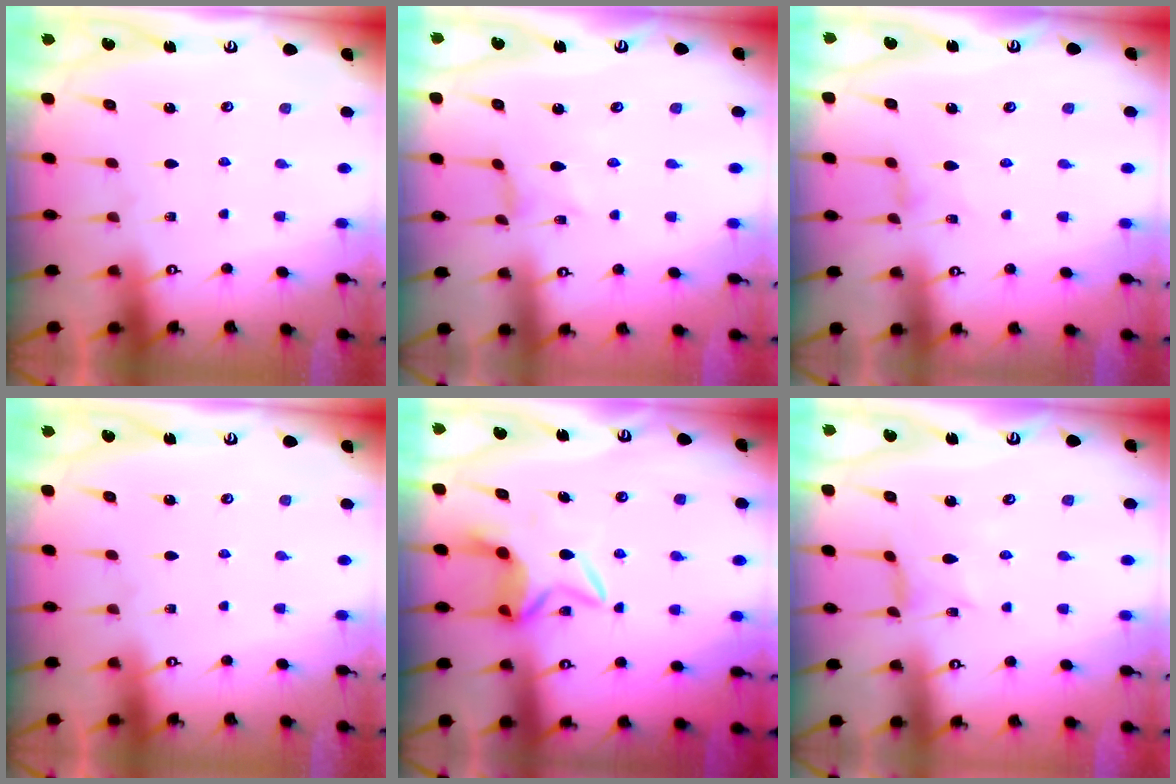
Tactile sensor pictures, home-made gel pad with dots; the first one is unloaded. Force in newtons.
{"total": 0.0}
{"total": 0.9, "press": 0.8, "slide": 0.3}
{"total": 0.0}
{"total": 6.3, "press": 6.2, "slide": 1.0}
{"total": 0.8, "press": 0.7, "slide": 0.2}